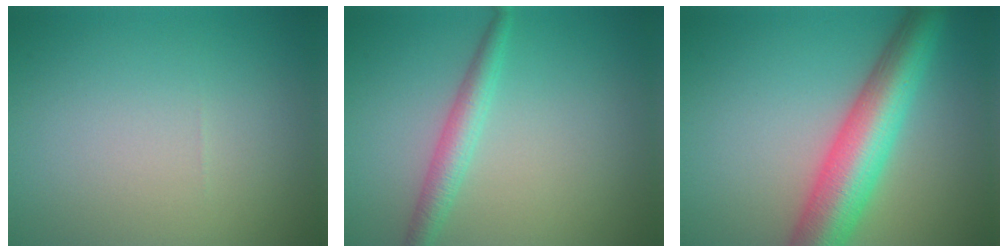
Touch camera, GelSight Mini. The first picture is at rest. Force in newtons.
{"total": 2.5, "press": 2.5, "slide": 0.0}
{"total": 8.2, "press": 8.2, "slide": 0.3}